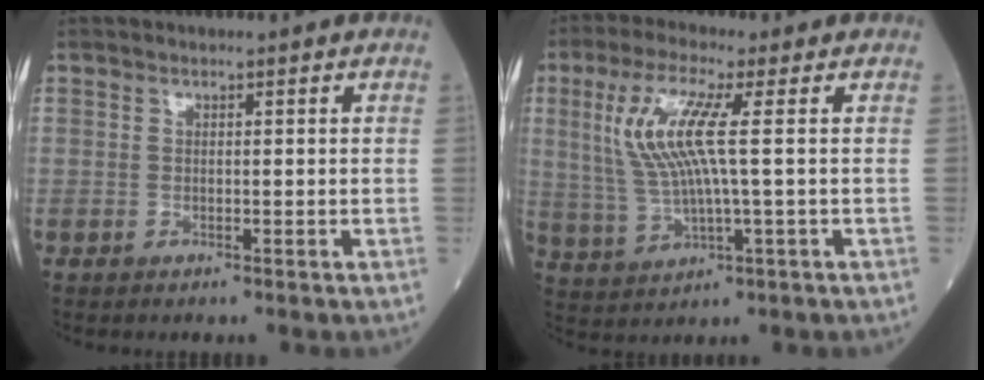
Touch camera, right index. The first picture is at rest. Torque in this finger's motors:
{"motor_torque": [0.28, 0.06, 0.29, 0.21]}